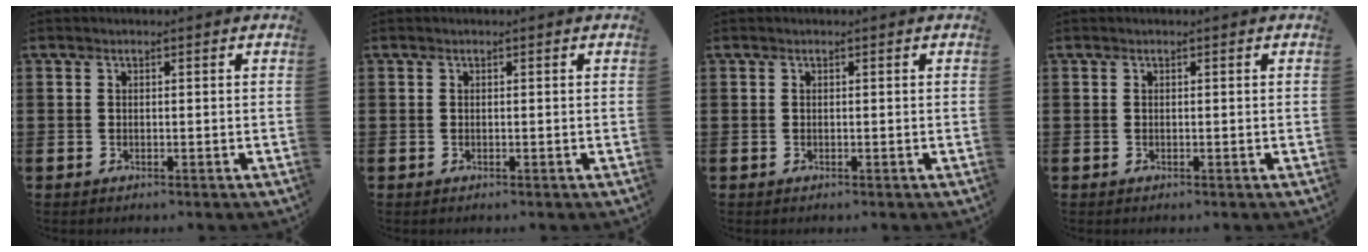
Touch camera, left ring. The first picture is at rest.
{"total": 0.0}
{"total": 0.0}
{"total": 0.0}